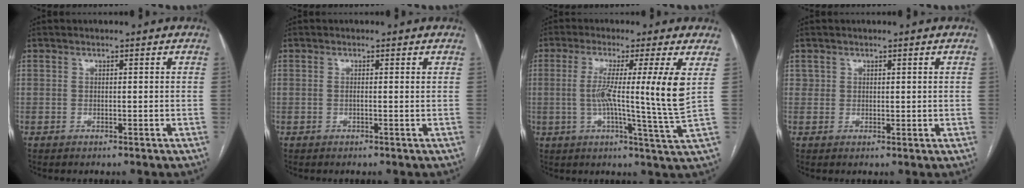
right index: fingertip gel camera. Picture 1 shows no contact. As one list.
[{"total": 0.7, "force": [0.2, -0.1, 0.7], "torque": [-0.013, 0.000, 0.002]}, {"total": 11.4, "force": [1.5, -2.2, 11.1], "torque": [-0.183, -0.015, 0.021]}, {"total": 1.6, "force": [0.9, 1.3, 0.2], "torque": [0.011, -0.005, 0.011]}]